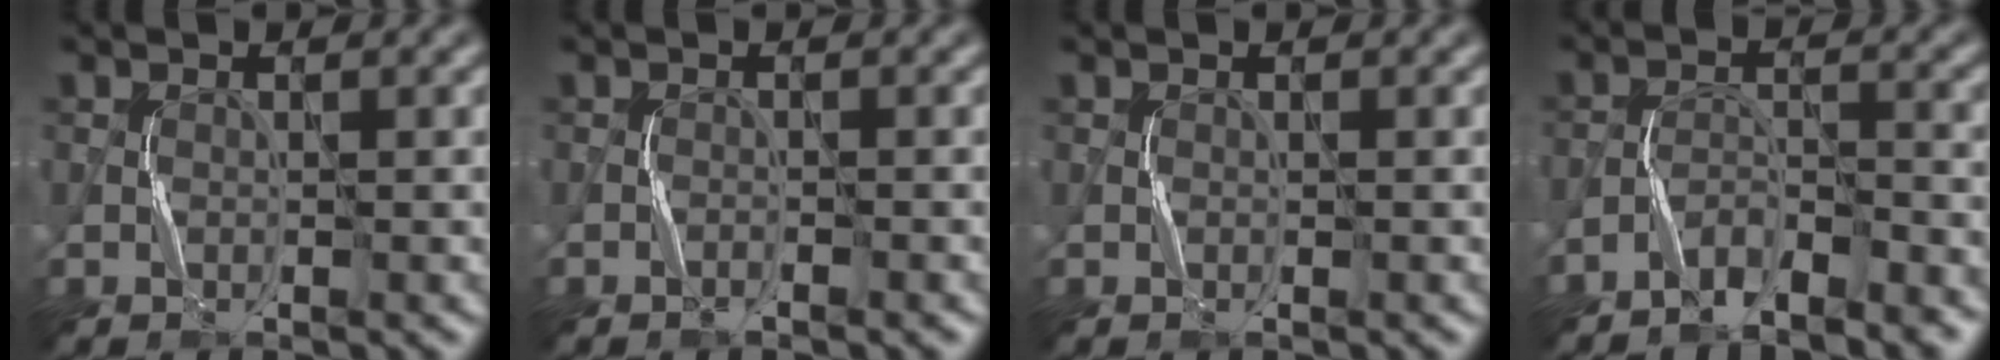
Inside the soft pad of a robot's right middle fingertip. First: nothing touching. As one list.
[{"total": 0.5, "force": [-0.5, -0.1, 0.2], "torque": [-0.005, 0.001, -0.008]}, {"total": 0.0}, {"total": 3.6, "force": [-3.2, 0.6, 1.5], "torque": [-0.030, 0.004, -0.061]}]